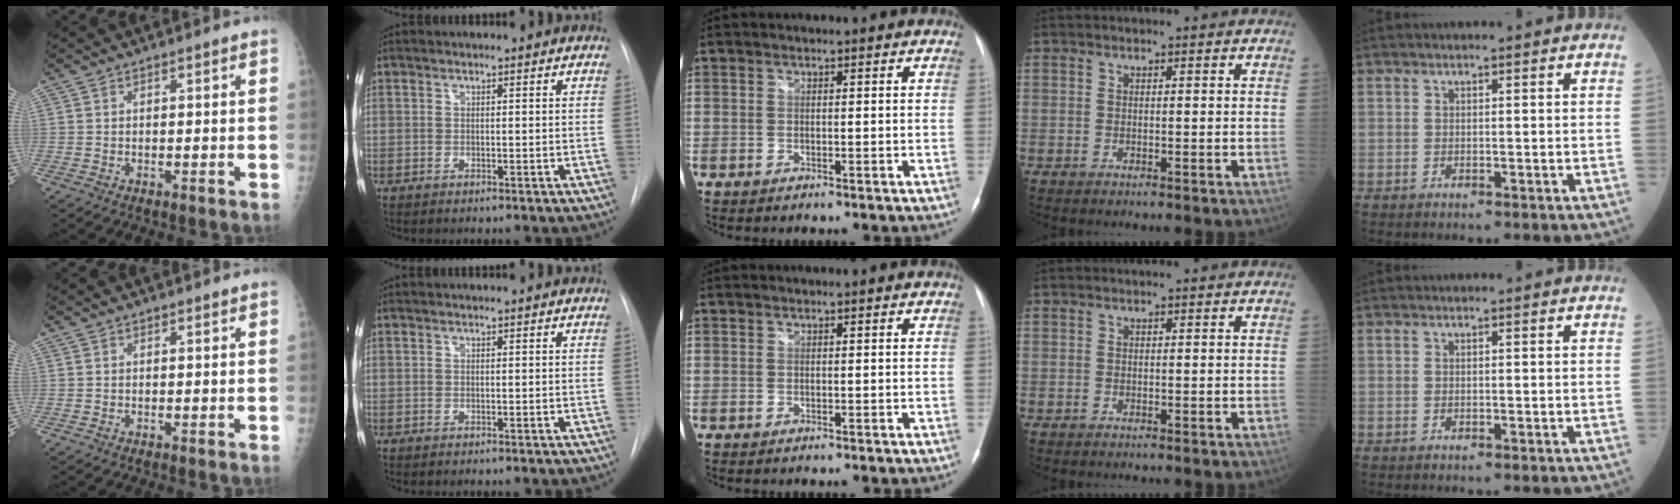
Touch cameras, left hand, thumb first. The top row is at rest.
{}